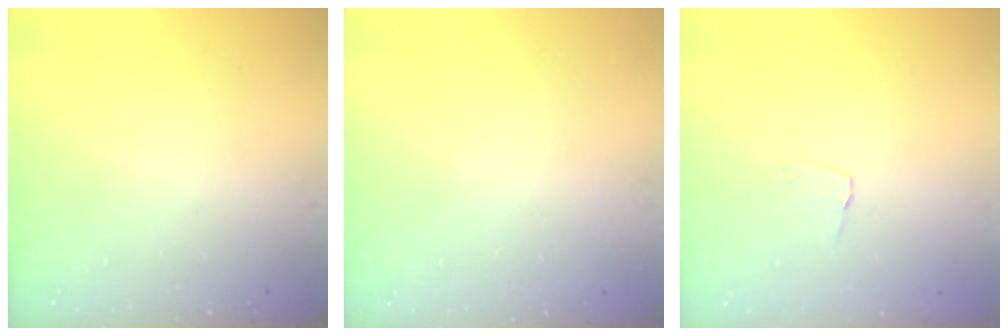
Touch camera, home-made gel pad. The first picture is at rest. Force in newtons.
{"total": 0.0}
{"total": 2.6, "press": 2.6, "slide": 0.2}